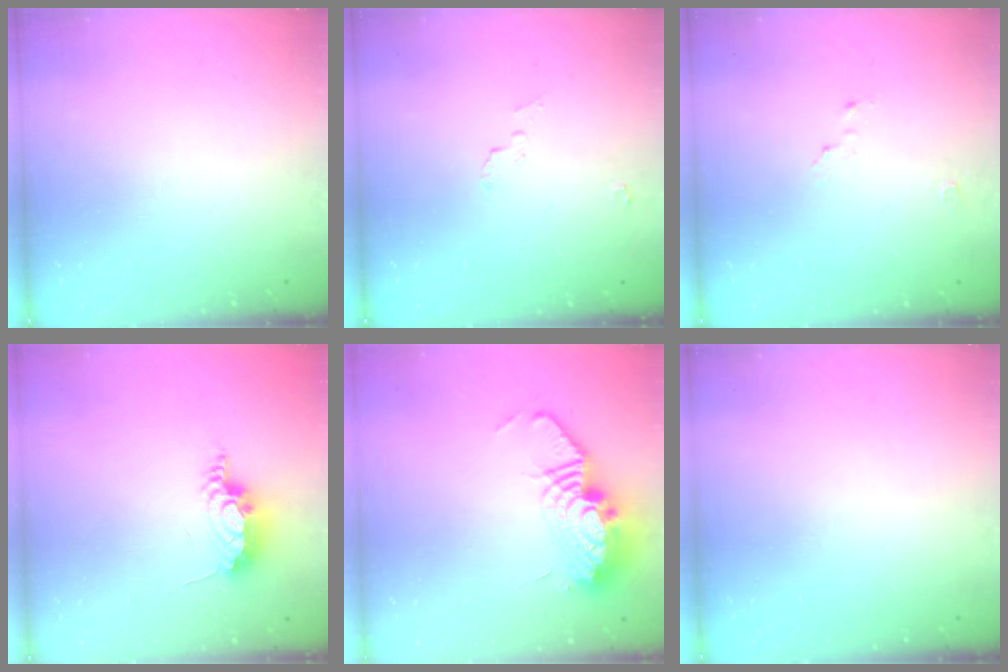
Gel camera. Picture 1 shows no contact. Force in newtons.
{"total": 2.5, "press": 2.5, "slide": 0.3}
{"total": 2.1, "press": 2.1, "slide": 0.2}
{"total": 7.5, "press": 7.2, "slide": 2.0}
{"total": 17.0, "press": 15.4, "slide": 7.2}
{"total": 0.0}